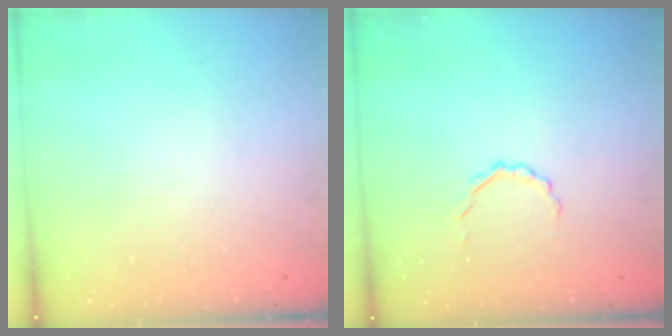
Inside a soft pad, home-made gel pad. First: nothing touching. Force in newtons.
{"total": 2.2, "press": 2.1, "slide": 0.7}